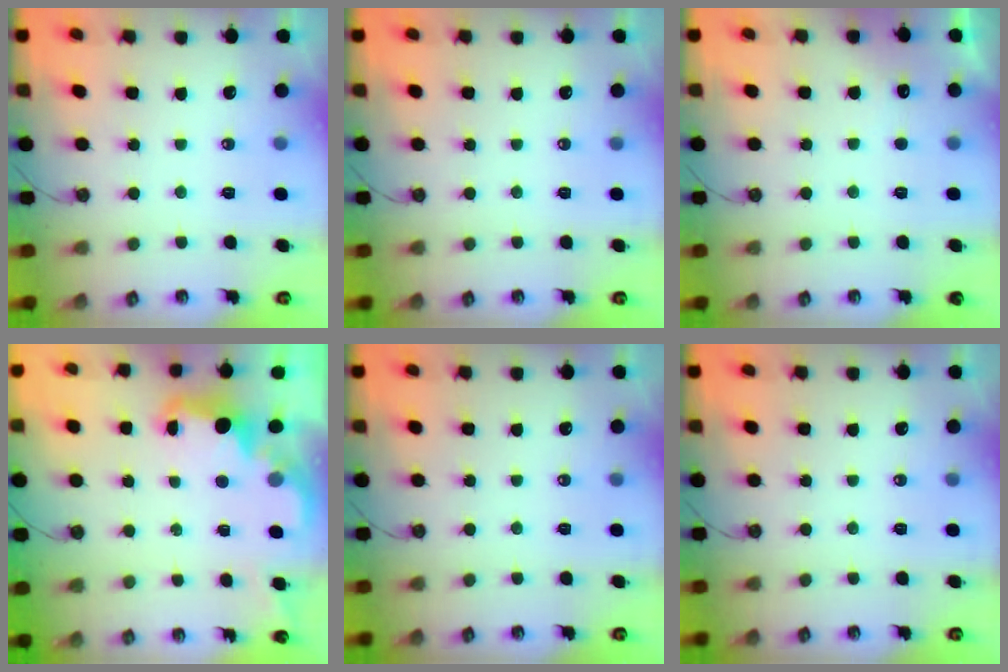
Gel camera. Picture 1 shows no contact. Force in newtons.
{"total": 0.0}
{"total": 3.2, "press": 3.0, "slide": 1.1}
{"total": 2.8, "press": 2.6, "slide": 0.9}
{"total": 0.0}
{"total": 0.0}